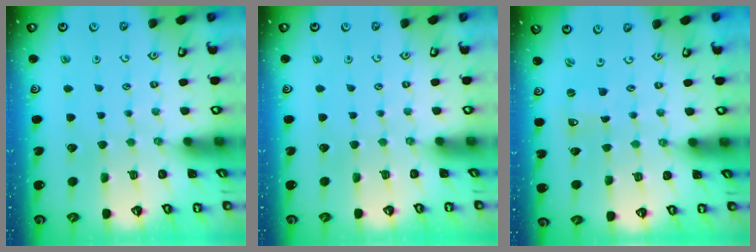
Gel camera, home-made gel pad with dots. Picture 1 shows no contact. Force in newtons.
{"total": 0.0}
{"total": 0.0}